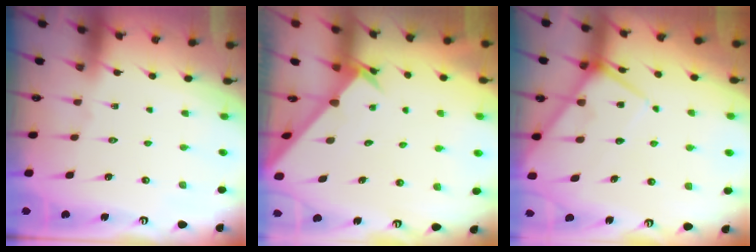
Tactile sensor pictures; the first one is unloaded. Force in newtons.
{"total": 2.4, "press": 2.4, "slide": 0.1}
{"total": 9.4, "press": 9.3, "slide": 0.9}